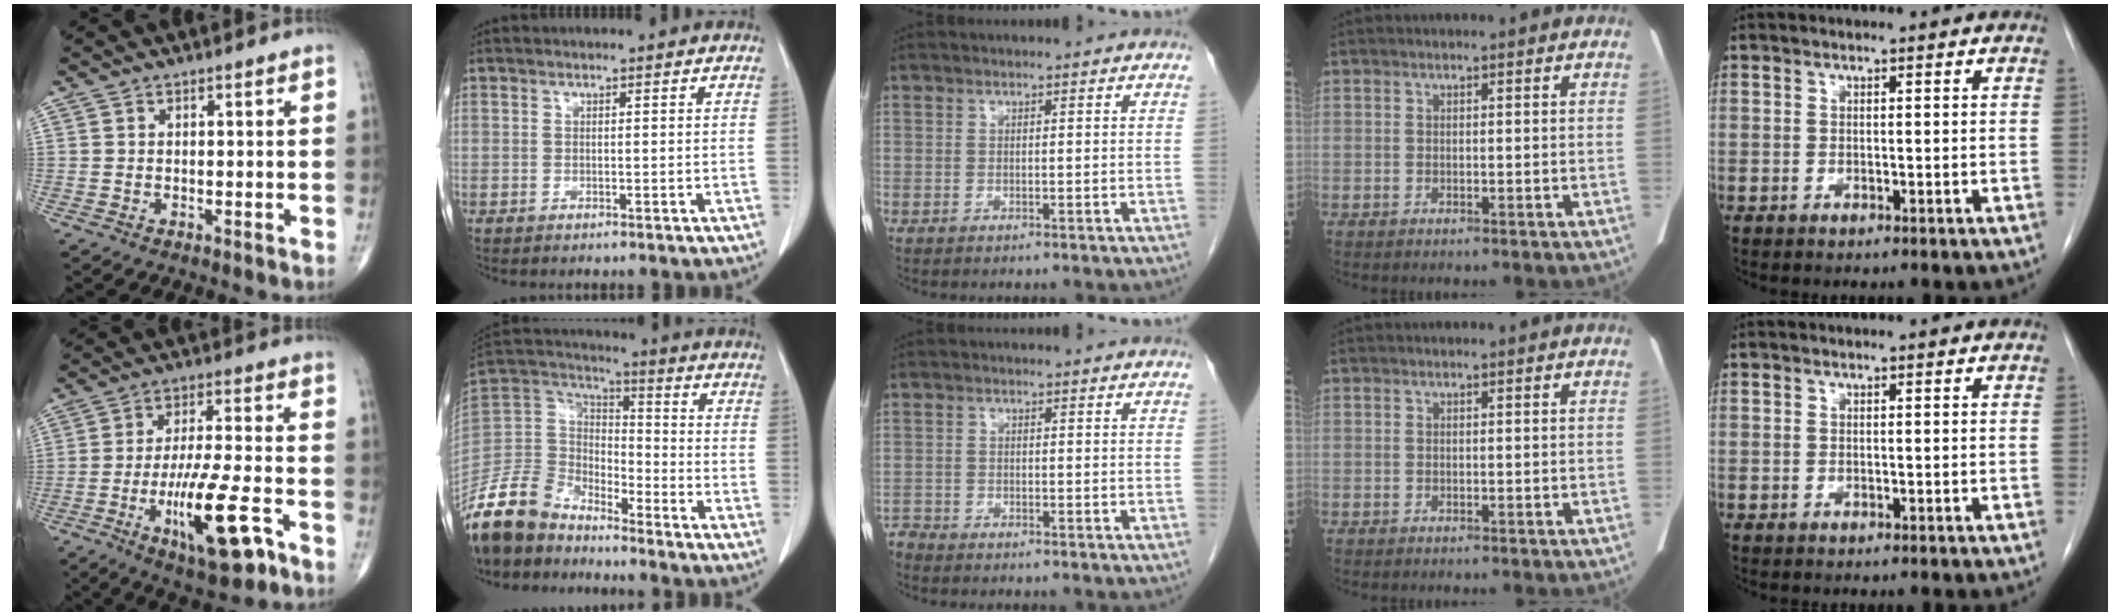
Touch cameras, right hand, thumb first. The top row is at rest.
{"thumb": {"total": 15.1, "force": [-6.7, 3.9, 13.0], "torque": [-0.232, 0.023, -0.102]}, "index": {"total": 13.3, "force": [-11.9, 5.1, 3.1], "torque": [-0.072, 0.029, -0.237]}, "middle": {"total": 1.3, "force": [-1.2, 0.0, -0.3], "torque": [0.005, -0.004, -0.026]}}